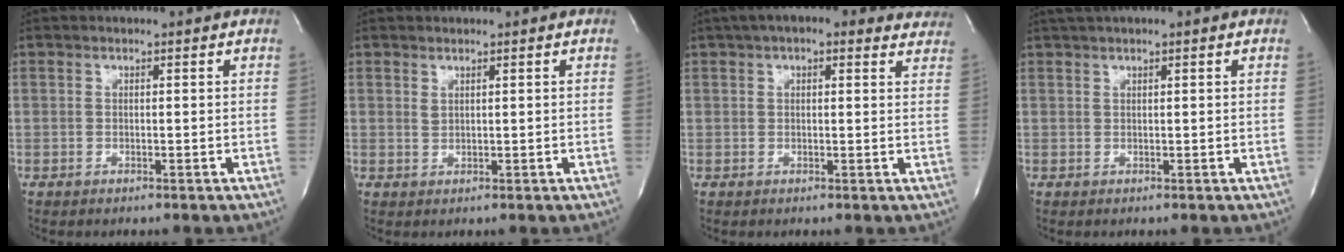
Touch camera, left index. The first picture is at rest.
{"total": 0.8, "force": [0.7, 0.3, 0.3], "torque": [-0.011, -0.008, 0.018]}
{"total": 13.7, "force": [11.2, 4.5, 6.5], "torque": [-0.073, 0.040, 0.130]}
{"total": 2.8, "force": [2.3, -0.2, 1.6], "torque": [-0.025, 0.027, 0.042]}